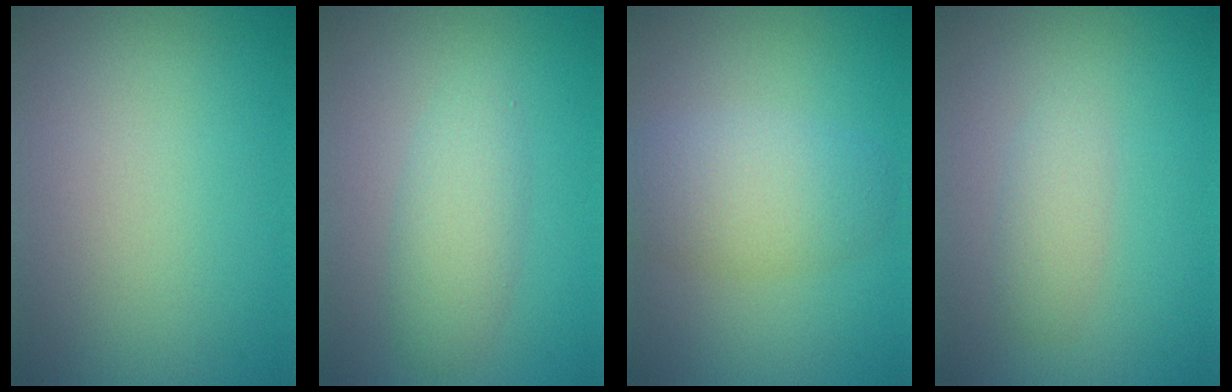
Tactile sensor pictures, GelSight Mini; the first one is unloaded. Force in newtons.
{"total": 2.9, "press": 2.9, "slide": 0.1}
{"total": 4.4, "press": 4.4, "slide": 0.2}
{"total": 1.7, "press": 1.7, "slide": 0.1}